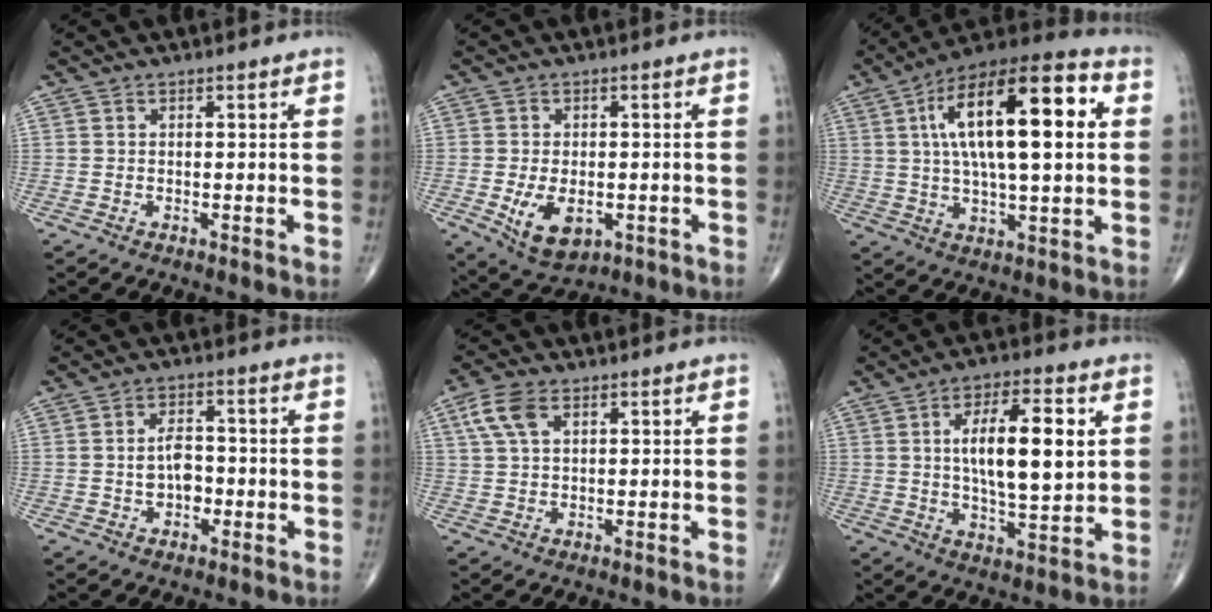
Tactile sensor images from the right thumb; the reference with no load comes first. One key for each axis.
{"total": 8.3, "fx": -2.2, "fy": 4.9, "fz": 6.3, "tx": -0.099, "ty": -0.006, "tz": -0.023}
{"total": 22.9, "fx": 4.9, "fy": 8.2, "fz": 20.8, "tx": -0.337, "ty": 0.017, "tz": 0.071}
{"total": 5.1, "fx": -0.7, "fy": 3.2, "fz": 3.9, "tx": -0.057, "ty": 0.015, "tz": -0.014}
{"total": 6.1, "fx": 2.6, "fy": 3.3, "fz": 4.4, "tx": -0.096, "ty": 0.007, "tz": 0.053}
{"total": 14.5, "fx": 3.0, "fy": 5.0, "fz": 13.2, "tx": -0.206, "ty": -0.009, "tz": 0.049}